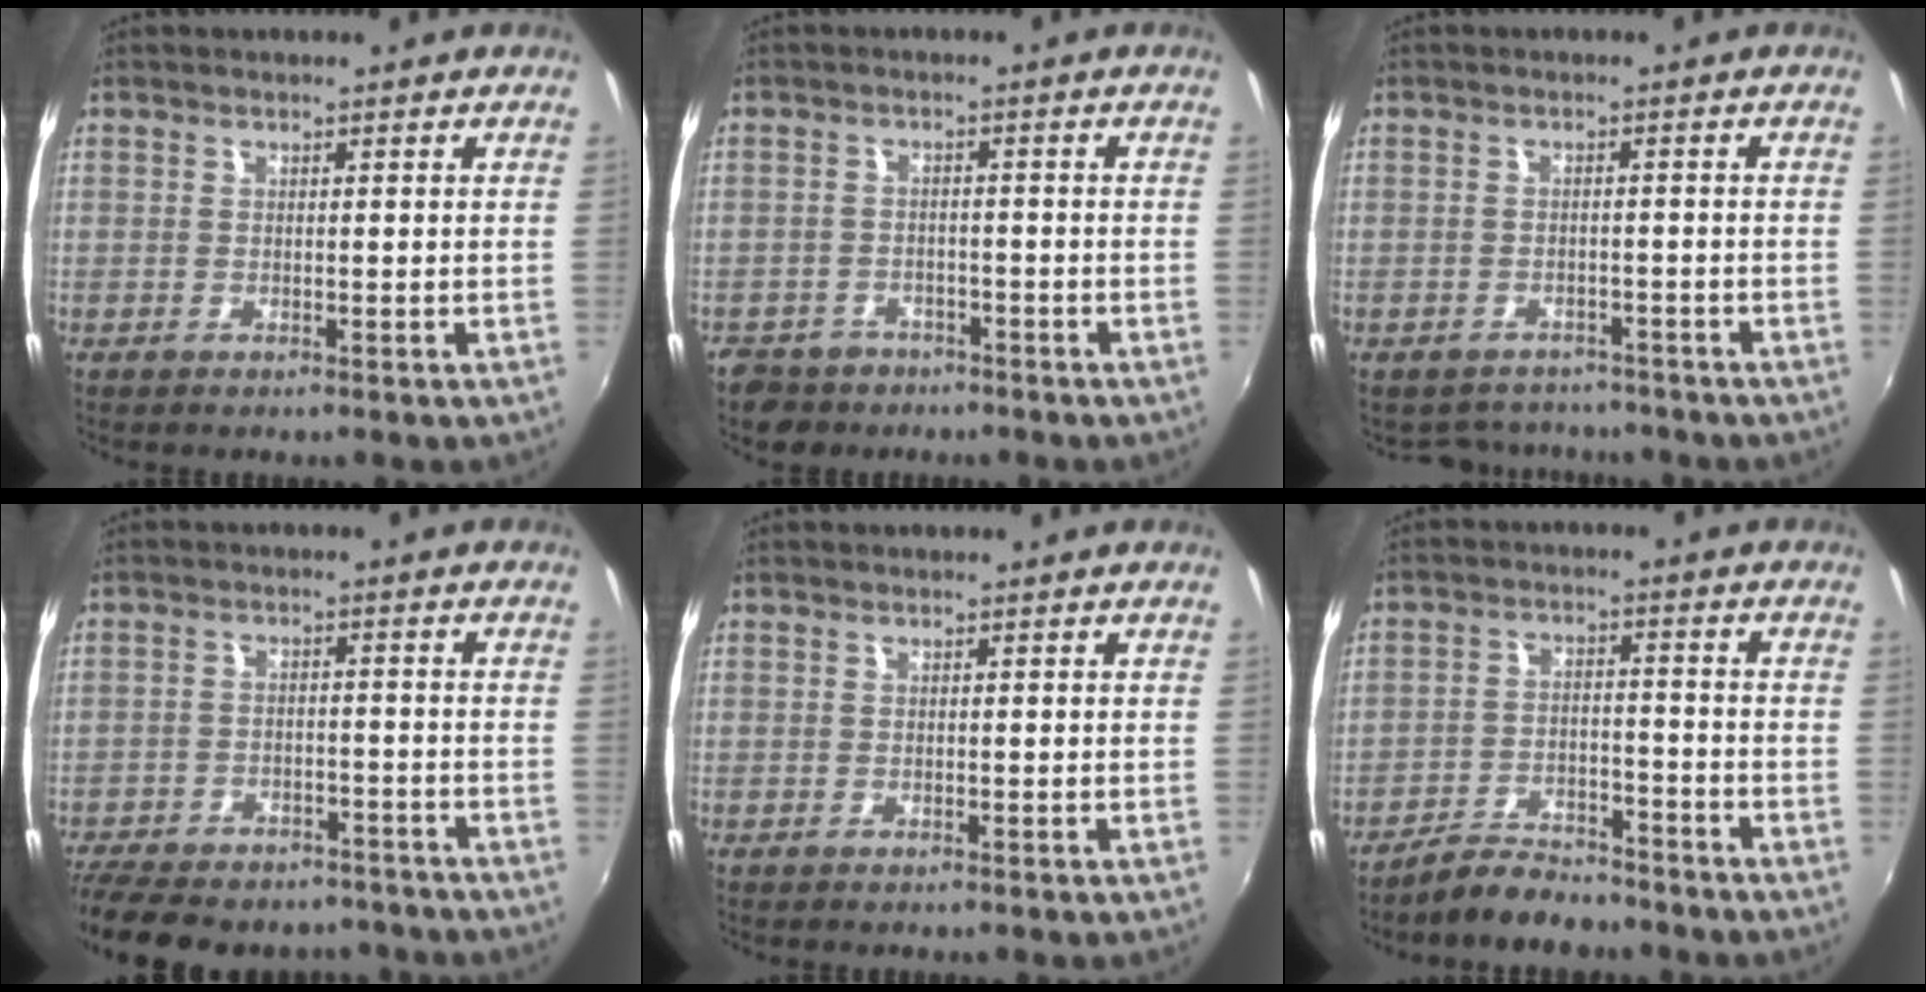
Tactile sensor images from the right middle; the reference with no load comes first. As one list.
[{"total": 6.1, "force": [-4.5, 4.0, 1.1], "torque": [-0.041, 0.006, -0.071]}, {"total": 6.4, "force": [-5.8, 2.7, 0.9], "torque": [-0.029, 0.003, -0.080]}, {"total": 19.1, "force": [-15.7, 7.8, 7.5], "torque": [-0.178, 0.000, -0.216]}, {"total": 0.0}, {"total": 6.3, "force": [-5.6, 2.2, 1.8], "torque": [-0.053, 0.010, -0.088]}]